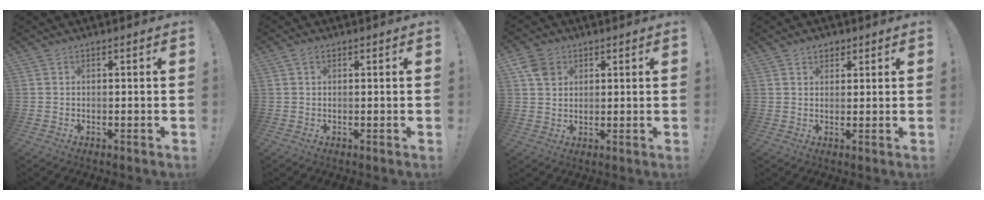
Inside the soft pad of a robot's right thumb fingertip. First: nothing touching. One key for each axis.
{"total": 1.5, "fx": 0.8, "fy": 1.0, "fz": 0.8, "tx": -0.010, "ty": 0.002, "tz": 0.012}
{"total": 6.0, "fx": 2.6, "fy": 4.6, "fz": 2.7, "tx": -0.036, "ty": -0.003, "tz": 0.052}
{"total": 2.7, "fx": 1.7, "fy": 2.0, "fz": 0.8, "tx": 0.001, "ty": -0.009, "tz": 0.028}